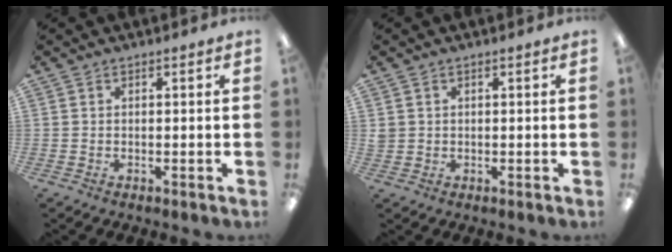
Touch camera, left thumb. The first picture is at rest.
{"total": 1.6, "force": [0.6, 1.4, 0.2], "torque": [-0.007, 0.003, 0.010]}